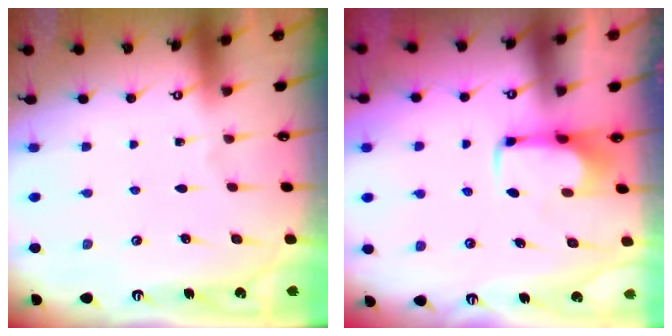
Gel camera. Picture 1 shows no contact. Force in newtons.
{"total": 2.1, "press": 2.1, "slide": 0.5}